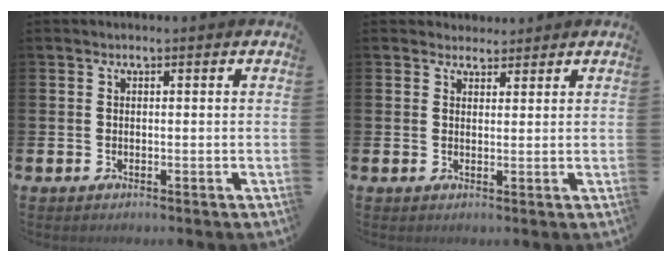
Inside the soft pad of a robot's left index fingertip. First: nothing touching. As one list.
[{"total": 2.5, "force": [2.3, 1.0, 0.0], "torque": [0.004, -0.008, 0.041]}]